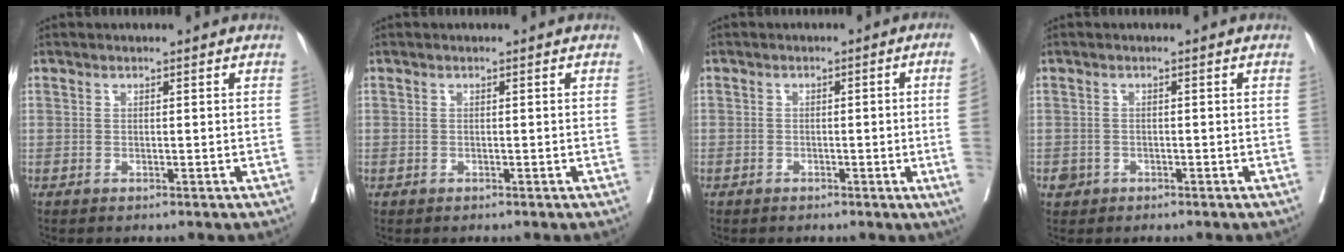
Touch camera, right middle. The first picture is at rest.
{"total": 0.0}
{"total": 5.1, "force": [-1.0, -1.0, 4.9], "torque": [-0.056, -0.001, -0.015]}
{"total": 1.6, "force": [-0.9, 1.3, 0.3], "torque": [-0.007, 0.004, -0.013]}